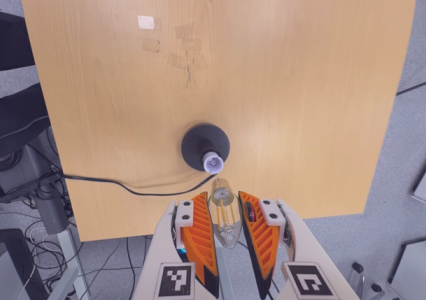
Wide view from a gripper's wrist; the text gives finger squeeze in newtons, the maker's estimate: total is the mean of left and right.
{"total": 12.9, "left": 14.2, "right": 11.7}